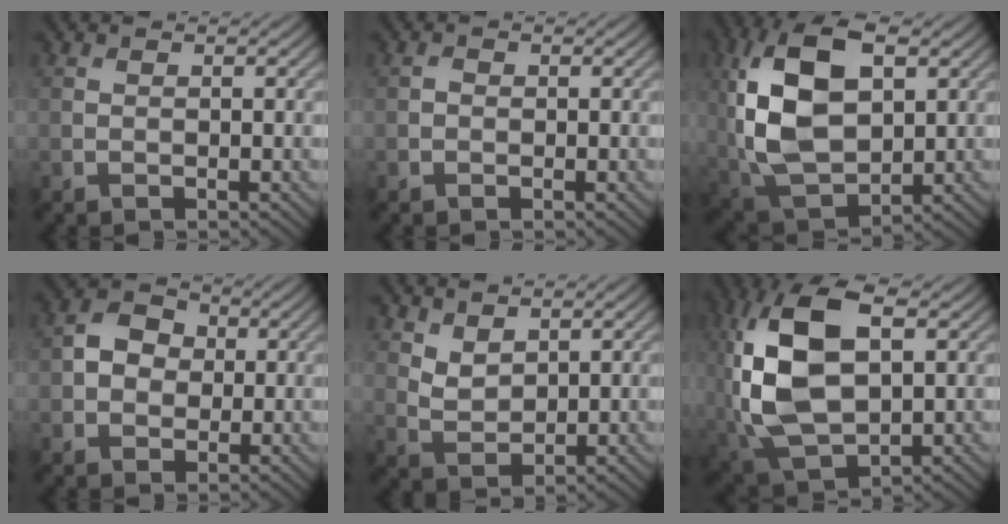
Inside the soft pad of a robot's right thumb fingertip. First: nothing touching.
{"total": 0.5, "force": [-0.2, 0.4, 0.3], "torque": [-0.004, 0.000, -0.005]}
{"total": 15.5, "force": [2.8, 9.1, 12.3], "torque": [-0.285, 0.006, 0.061]}
{"total": 4.3, "force": [0.1, 3.6, 2.3], "torque": [-0.045, 0.005, -0.006]}
{"total": 3.2, "force": [2.1, 1.7, 1.7], "torque": [-0.044, -0.007, 0.049]}
{"total": 16.2, "force": [2.0, 9.0, 13.3], "torque": [-0.306, -0.001, 0.047]}